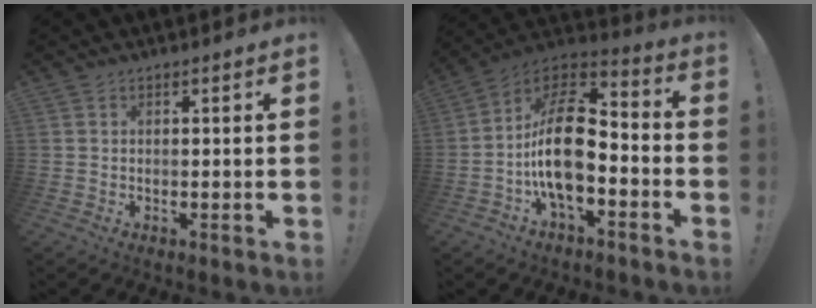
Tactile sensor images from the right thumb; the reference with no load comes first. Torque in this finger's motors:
{"motor_torque": [2.37, 2.47, 1.50, -1.27, 0.53]}